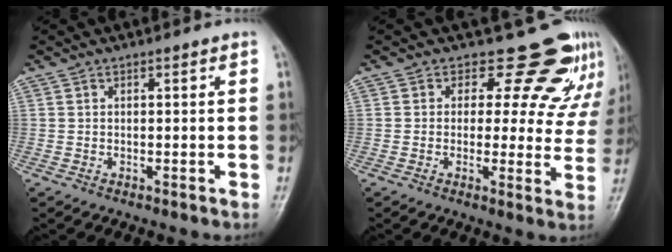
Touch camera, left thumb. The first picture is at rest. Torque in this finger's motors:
{"motor_torque": [-0.04, 0.13, -0.11, -0.12, -0.02]}